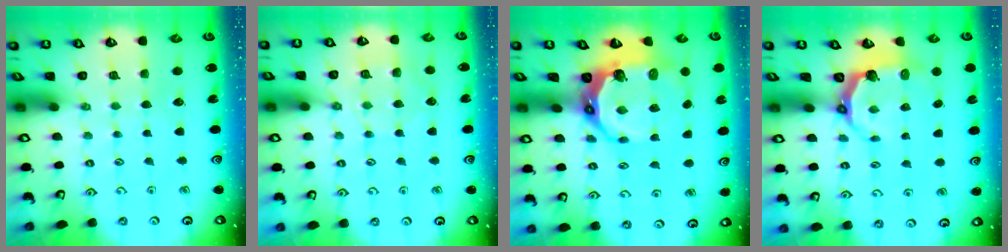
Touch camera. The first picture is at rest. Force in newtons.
{"total": 6.0, "press": 6.0, "slide": 0.9}
{"total": 11.6, "press": 10.6, "slide": 4.9}
{"total": 5.6, "press": 4.0, "slide": 4.0}